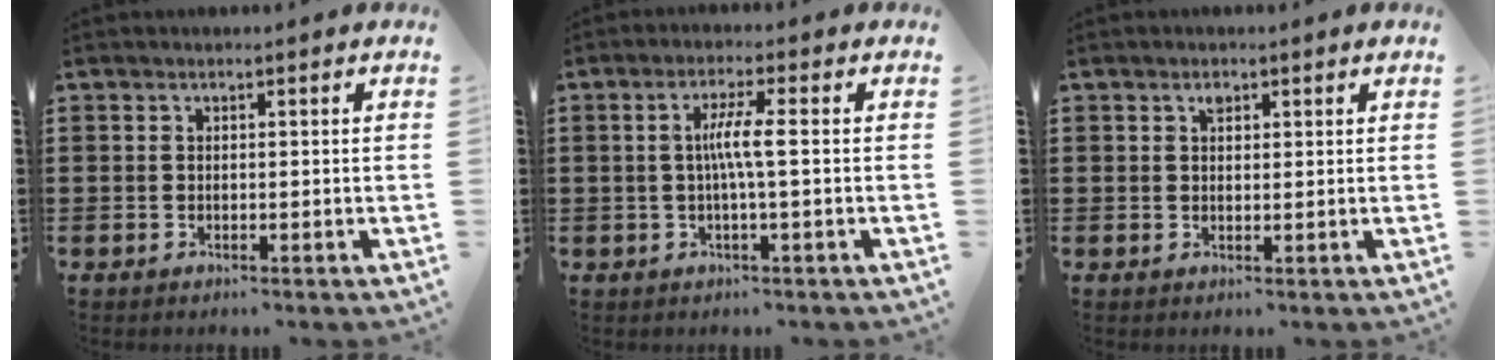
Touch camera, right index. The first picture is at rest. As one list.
[{"total": 4.5, "force": [-0.1, 0.1, 4.5], "torque": [-0.083, -0.002, -0.007]}, {"total": 1.2, "force": [0.7, 0.6, 0.8], "torque": [-0.009, 0.000, 0.010]}]